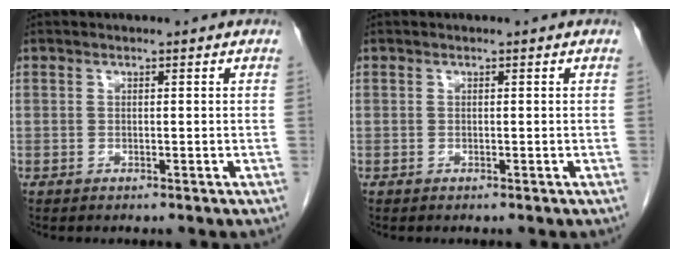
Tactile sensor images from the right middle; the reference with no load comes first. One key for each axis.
{"total": 0.0}